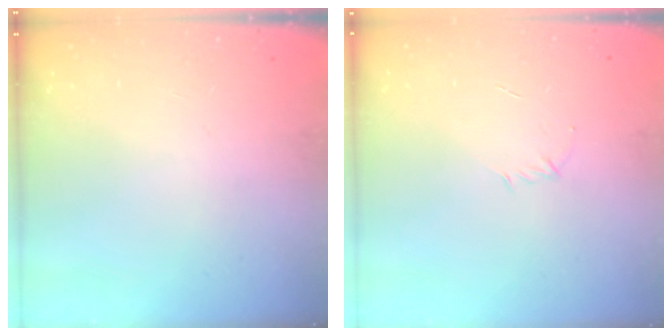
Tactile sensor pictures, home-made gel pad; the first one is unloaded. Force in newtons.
{"total": 2.8, "press": 2.7, "slide": 0.8}